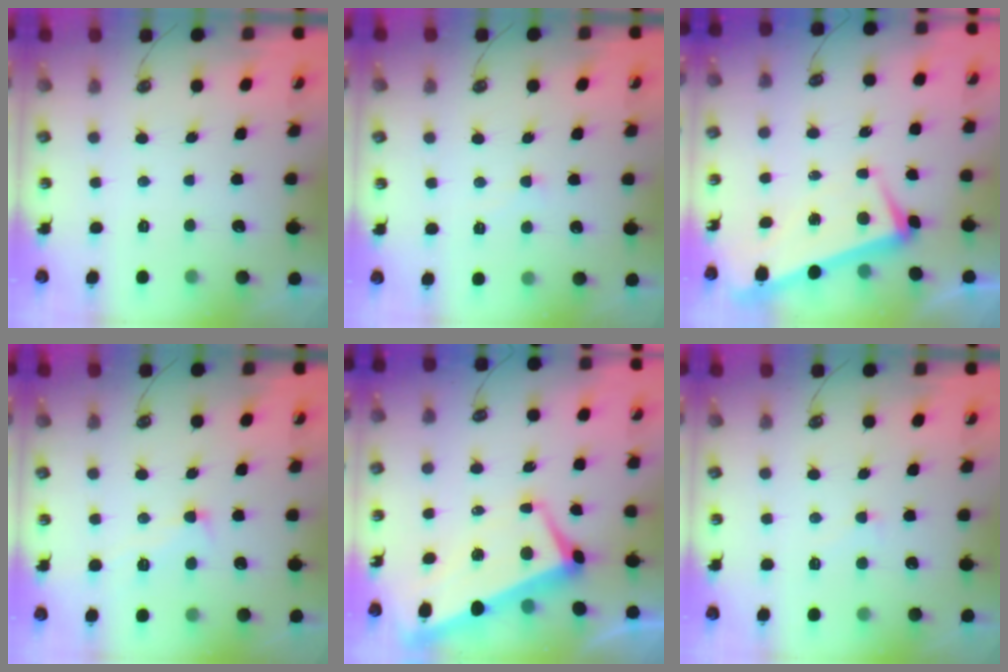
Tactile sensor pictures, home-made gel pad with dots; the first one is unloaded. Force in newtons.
{"total": 2.0, "press": 2.0, "slide": 0.5}
{"total": 1.4, "press": 1.1, "slide": 0.8}
{"total": 1.7, "press": 1.5, "slide": 0.9}
{"total": 1.8, "press": 1.2, "slide": 1.3}
{"total": 4.0, "press": 3.9, "slide": 0.9}